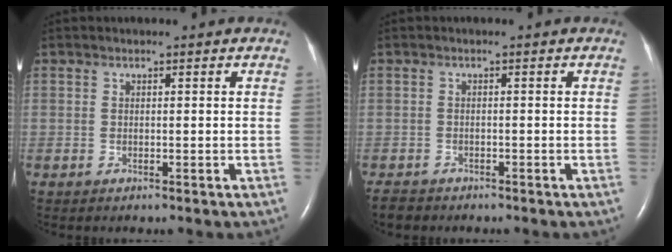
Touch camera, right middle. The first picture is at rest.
{"total": 2.0, "force": [-1.8, 0.8, 0.2], "torque": [-0.009, -0.004, -0.030]}